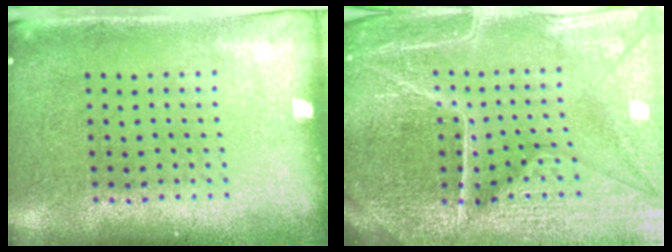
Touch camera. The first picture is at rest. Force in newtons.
{"total": 5.9, "press": 5.3, "slide": 2.5}